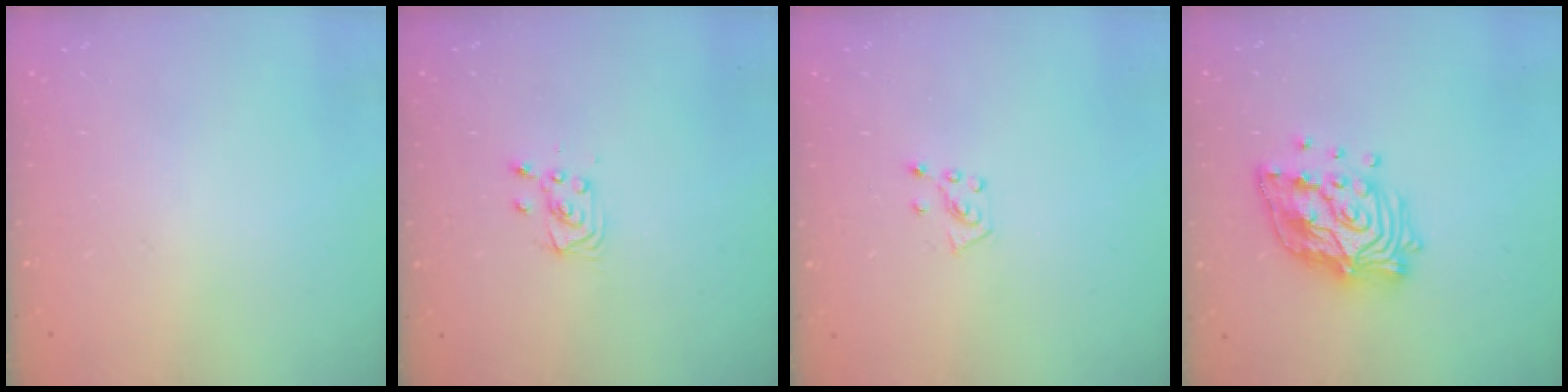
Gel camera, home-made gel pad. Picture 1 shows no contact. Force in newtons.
{"total": 3.4, "press": 3.4, "slide": 0.4}
{"total": 5.2, "press": 5.2, "slide": 0.5}
{"total": 15.1, "press": 15.1, "slide": 1.2}